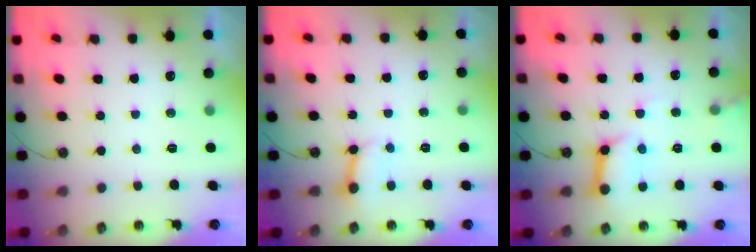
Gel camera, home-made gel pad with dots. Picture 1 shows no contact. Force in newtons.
{"total": 4.7, "press": 4.7, "slide": 0.6}
{"total": 10.9, "press": 10.8, "slide": 1.5}